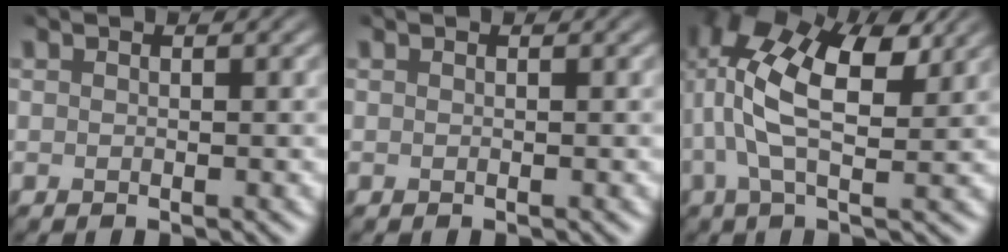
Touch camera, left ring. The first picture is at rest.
{"total": 0.0}
{"total": 10.4, "force": [2.7, 4.5, 9.0], "torque": [-0.186, 0.015, 0.042]}